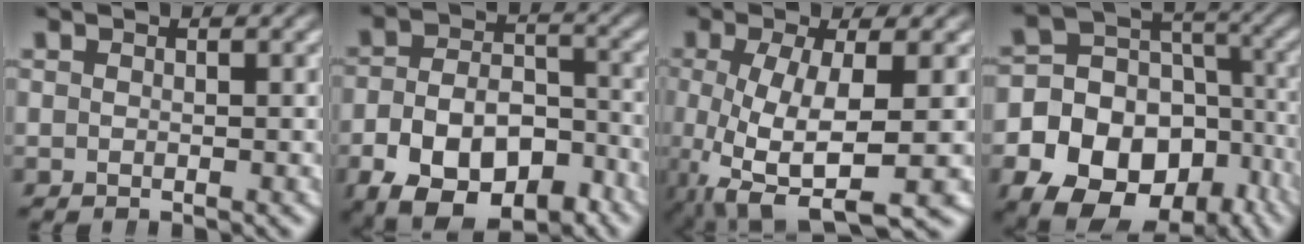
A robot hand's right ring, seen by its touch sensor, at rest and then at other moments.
{"total": 11.3, "force": [-6.0, 7.0, 6.5], "torque": [-0.108, -0.030, -0.085]}
{"total": 9.6, "force": [-3.4, 4.8, 7.5], "torque": [-0.165, -0.053, -0.027]}
{"total": 18.5, "force": [-6.4, 14.8, 9.1], "torque": [-0.200, -0.074, -0.086]}